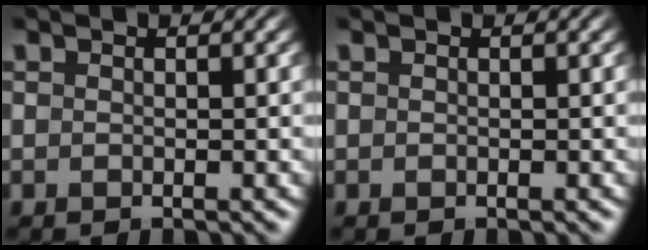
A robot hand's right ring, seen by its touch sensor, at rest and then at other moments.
{"total": 0.0}